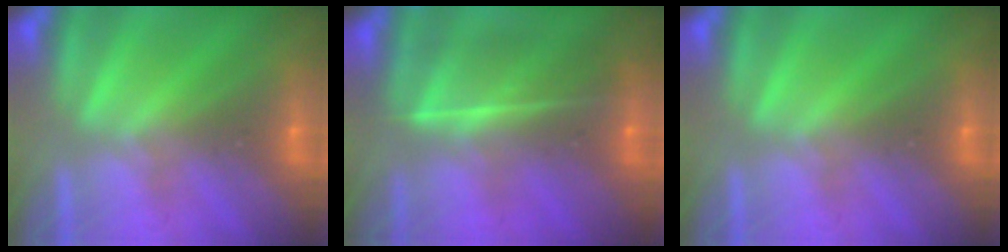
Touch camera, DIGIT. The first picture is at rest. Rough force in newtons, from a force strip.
{"total": 7.5}
{"total": 0.0}